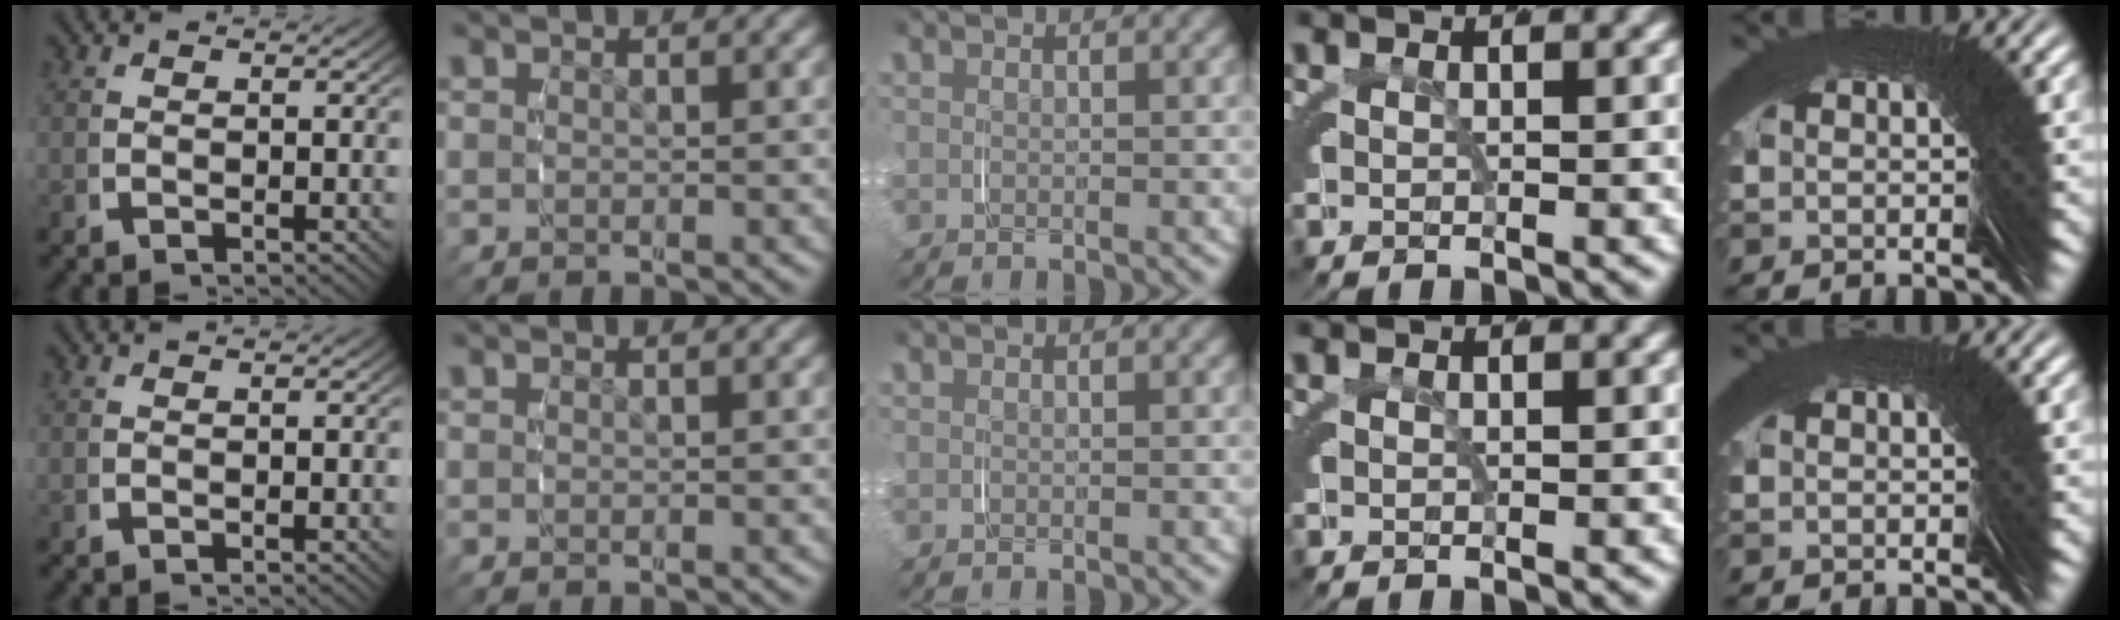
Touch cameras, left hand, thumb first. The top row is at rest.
{}